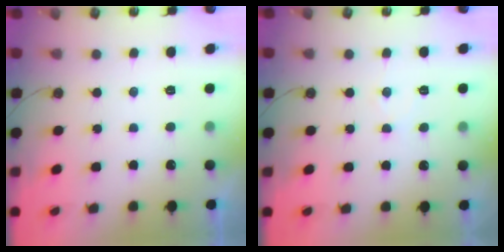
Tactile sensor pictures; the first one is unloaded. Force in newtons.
{"total": 4.0, "press": 3.9, "slide": 0.6}